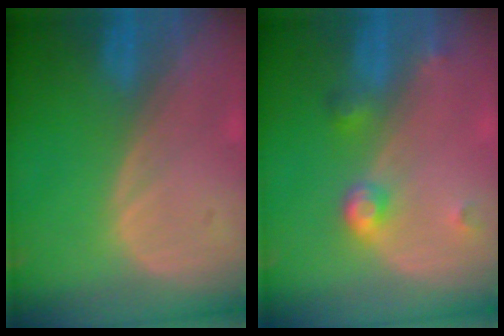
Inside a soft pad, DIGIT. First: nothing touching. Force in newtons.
{"total": 3.9, "press": 3.6, "slide": 1.5}